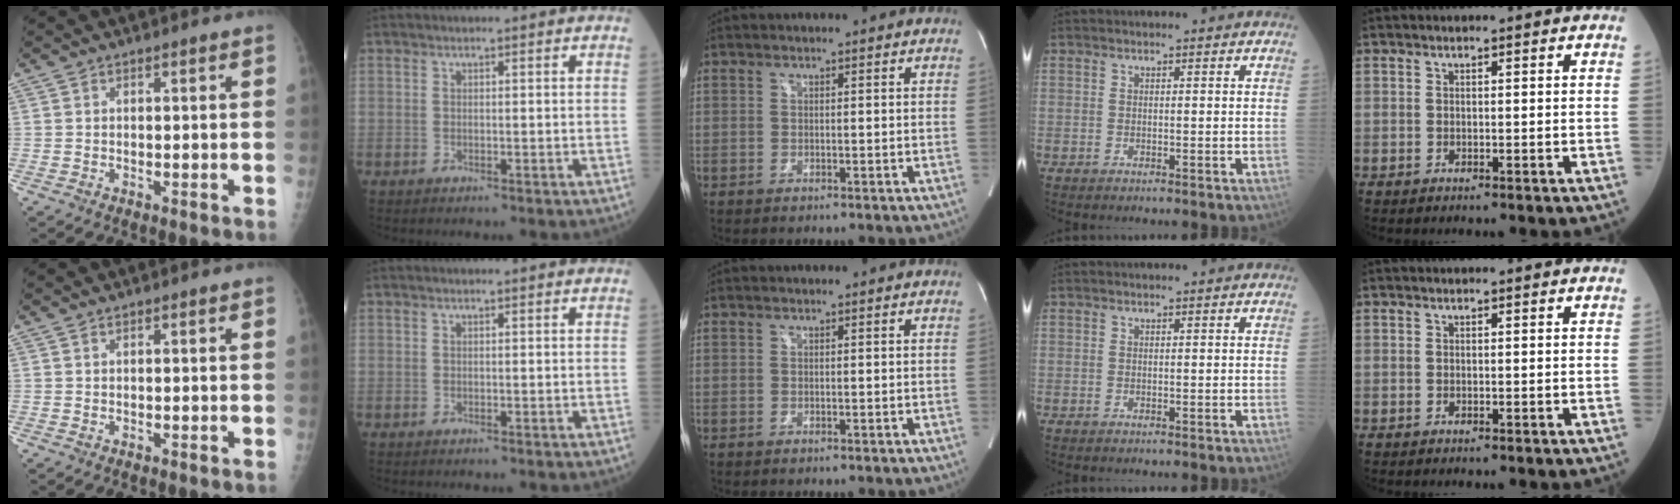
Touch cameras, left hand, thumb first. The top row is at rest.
{}